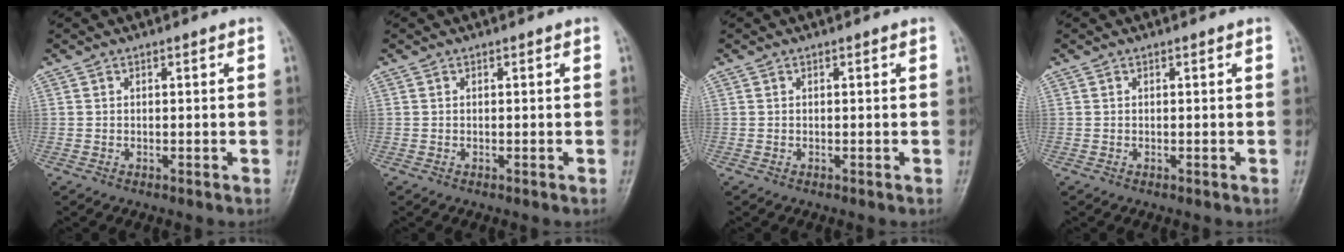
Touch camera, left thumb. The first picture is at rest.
{"total": 0.0}
{"total": 0.0}
{"total": 0.0}